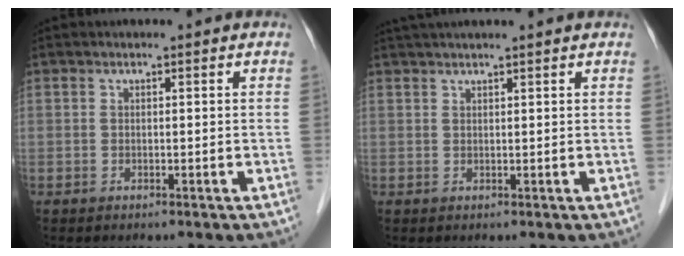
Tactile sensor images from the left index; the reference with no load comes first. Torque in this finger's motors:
{"motor_torque": [1.02, -1.12, 0.28, 0.12]}